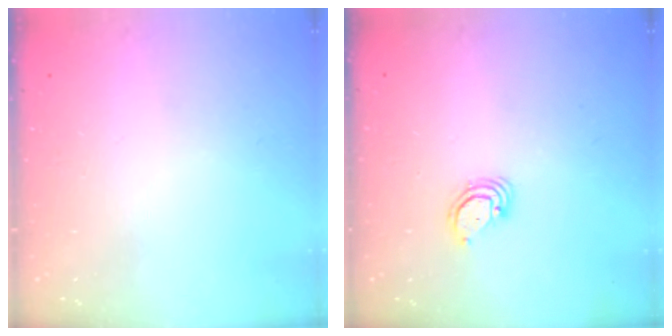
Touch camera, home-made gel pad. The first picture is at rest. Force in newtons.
{"total": 2.9, "press": 2.9, "slide": 0.2}